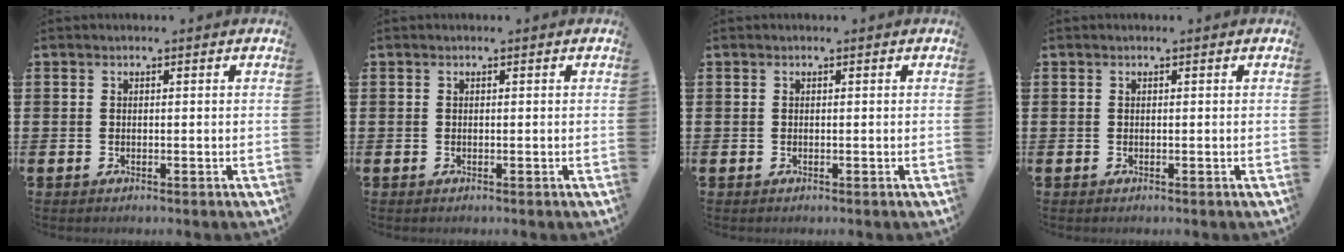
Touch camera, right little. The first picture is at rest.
{"total": 0.0}
{"total": 0.0}
{"total": 0.0}